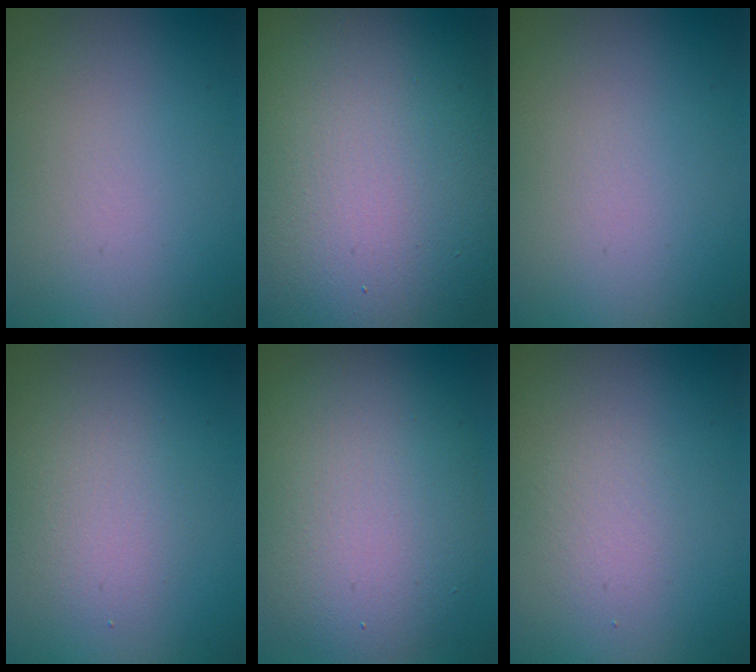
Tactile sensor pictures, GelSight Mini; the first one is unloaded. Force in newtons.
{"total": 17.1, "press": 17.0, "slide": 1.1}
{"total": 0.0}
{"total": 2.4, "press": 2.4, "slide": 0.1}
{"total": 8.1, "press": 8.0, "slide": 0.2}
{"total": 1.4, "press": 1.4, "slide": 0.1}